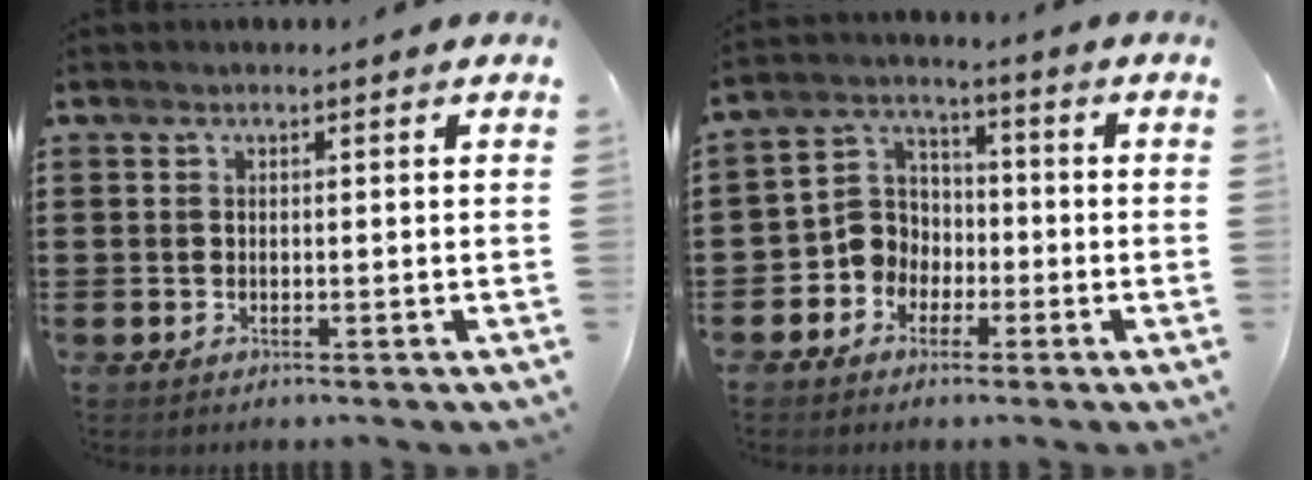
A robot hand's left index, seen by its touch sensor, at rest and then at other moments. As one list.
[{"total": 6.3, "force": [-2.2, 5.7, 1.8], "torque": [-0.071, 0.007, -0.049]}]